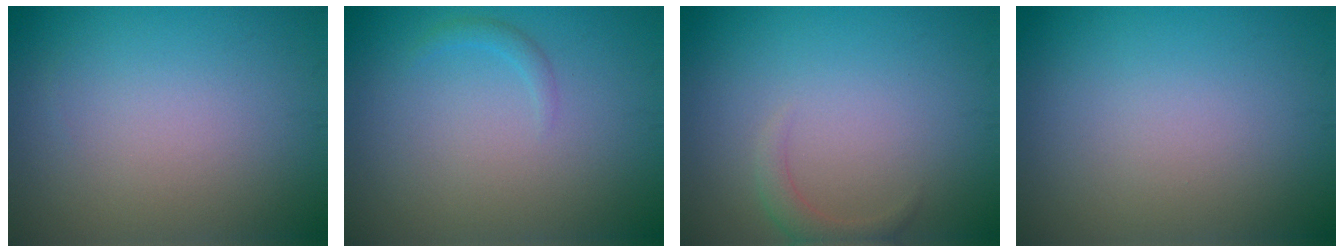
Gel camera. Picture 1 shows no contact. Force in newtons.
{"total": 0.9, "press": 0.9, "slide": 0.0}
{"total": 1.6, "press": 1.6, "slide": 0.1}
{"total": 0.0}